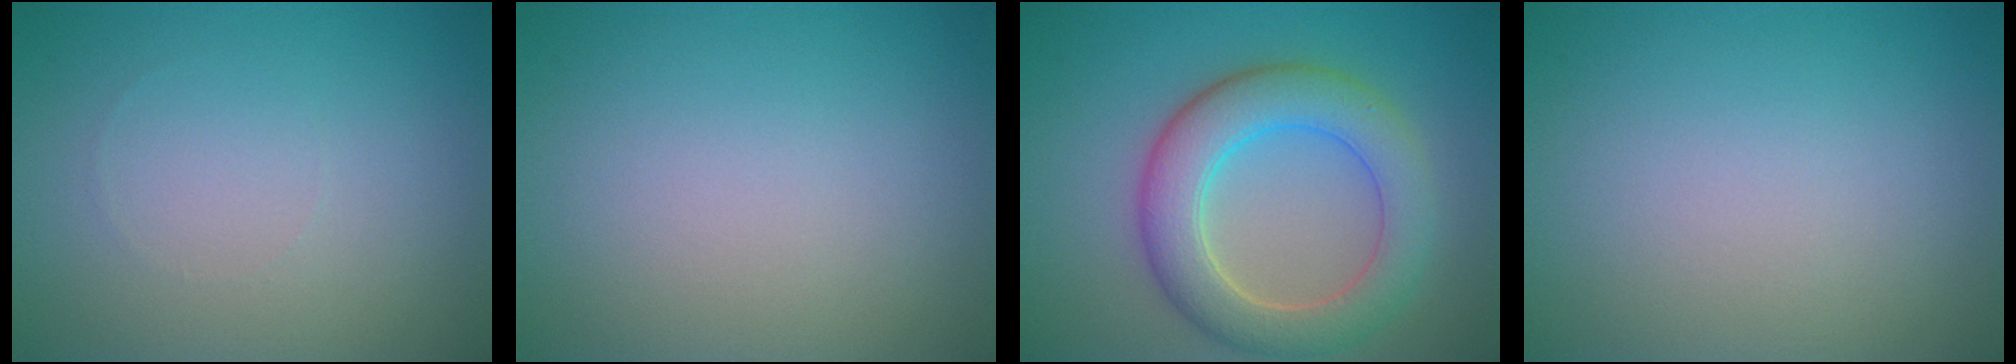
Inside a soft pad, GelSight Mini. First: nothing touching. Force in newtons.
{"total": 0.0}
{"total": 6.6, "press": 6.6, "slide": 0.7}
{"total": 0.0}